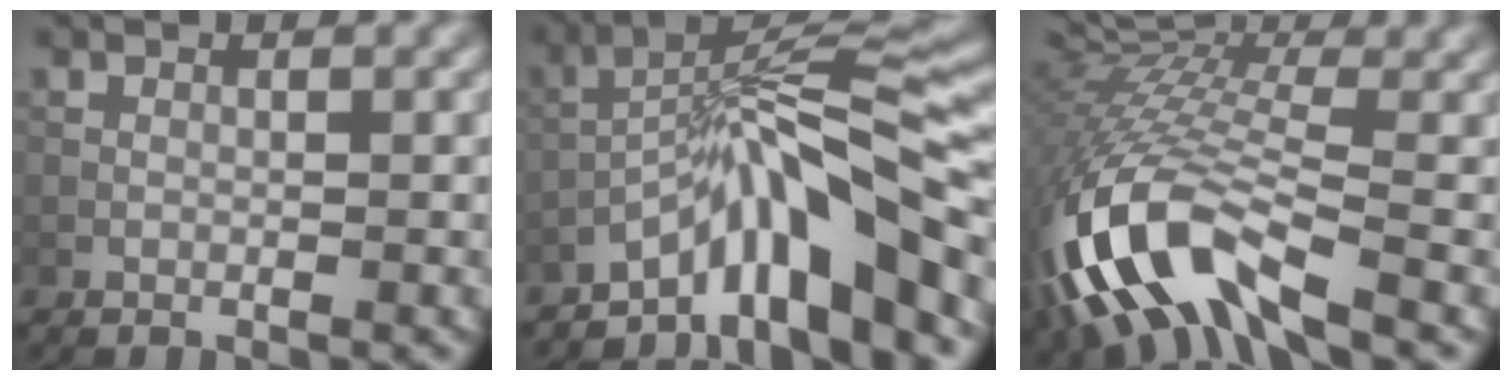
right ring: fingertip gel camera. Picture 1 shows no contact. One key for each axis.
{"total": 10.6, "fx": -6.1, "fy": 1.9, "fz": 8.4, "tx": -0.119, "ty": 0.020, "tz": -0.105}
{"total": 12.3, "fx": -5.2, "fy": 4.7, "fz": 10.1, "tx": -0.221, "ty": -0.010, "tz": -0.101}